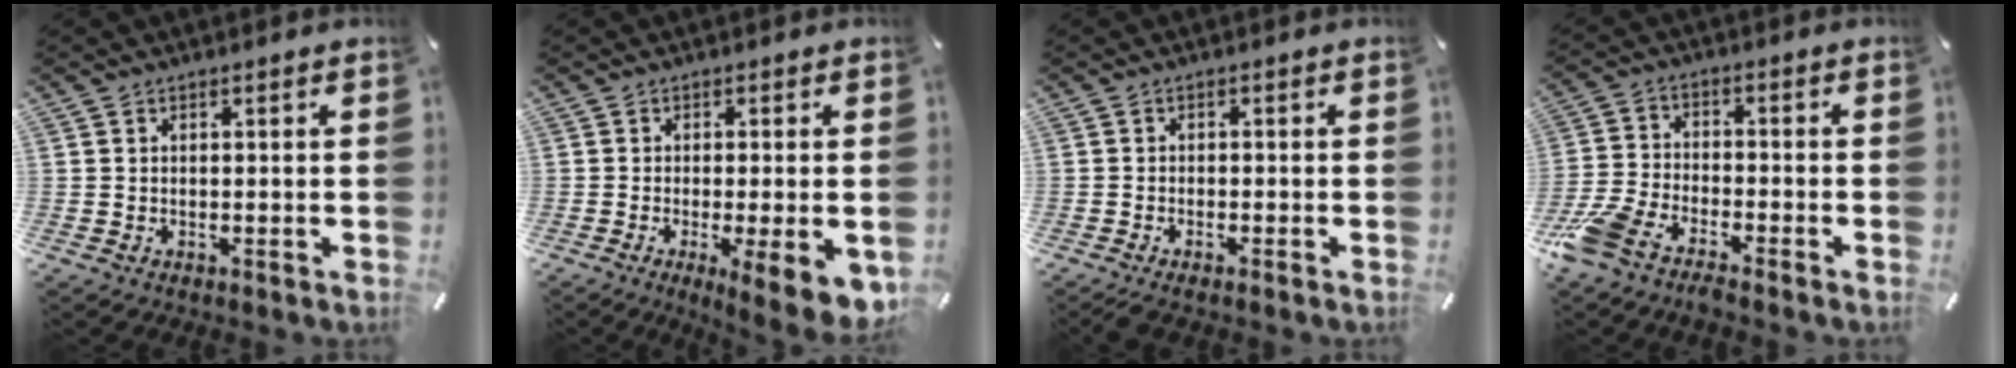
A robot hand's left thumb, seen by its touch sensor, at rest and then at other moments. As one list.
[{"total": 9.0, "force": [-2.6, 1.2, 8.5], "torque": [-0.123, -0.009, -0.034]}, {"total": 1.4, "force": [-1.1, 0.1, 1.0], "torque": [-0.017, 0.004, -0.021]}, {"total": 9.1, "force": [-7.3, 3.0, 4.6], "torque": [-0.110, 0.022, -0.146]}]